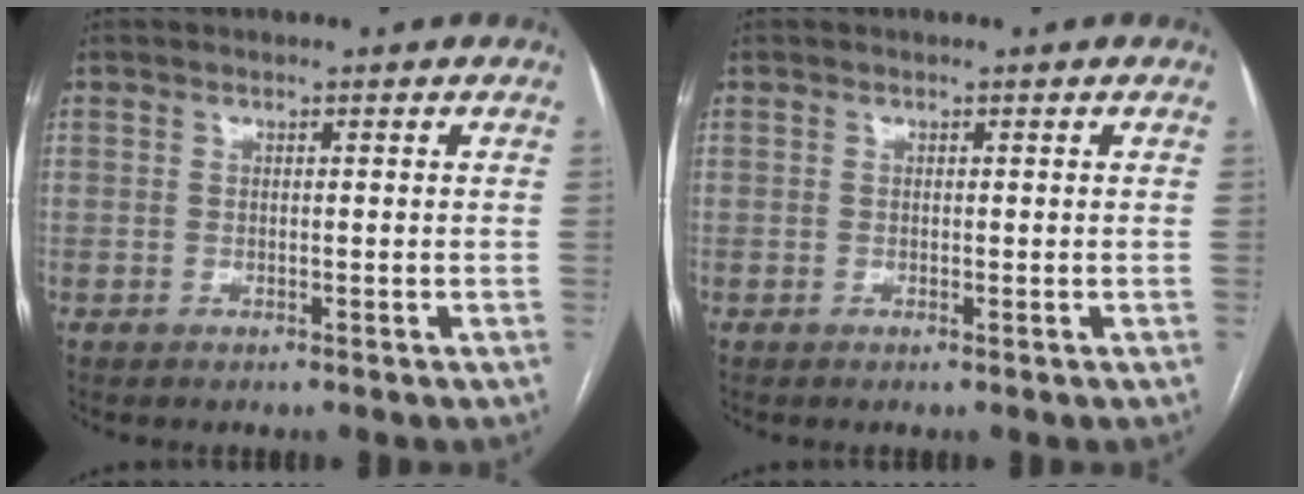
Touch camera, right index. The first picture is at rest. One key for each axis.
{"total": 0.0}